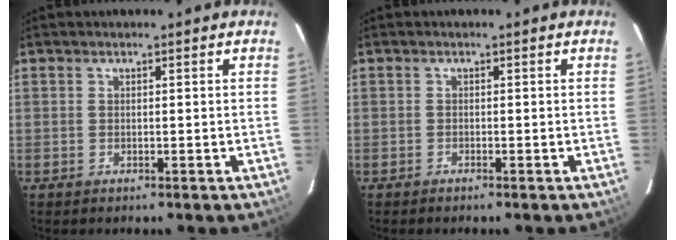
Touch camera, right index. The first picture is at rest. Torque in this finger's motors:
{"motor_torque": [-0.14, -0.16, 0.02, 0.00]}